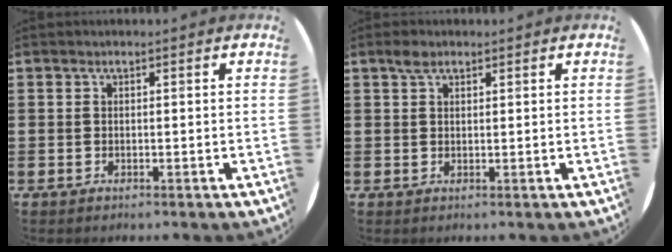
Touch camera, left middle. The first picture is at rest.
{"total": 1.8, "force": [1.3, 1.0, 0.9], "torque": [-0.012, 0.002, 0.022]}